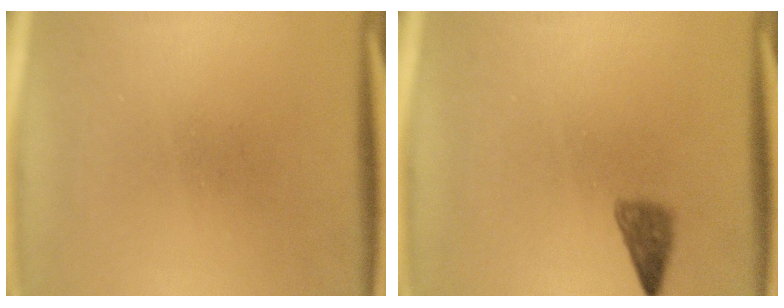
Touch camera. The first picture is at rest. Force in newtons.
{"total": 2.1}